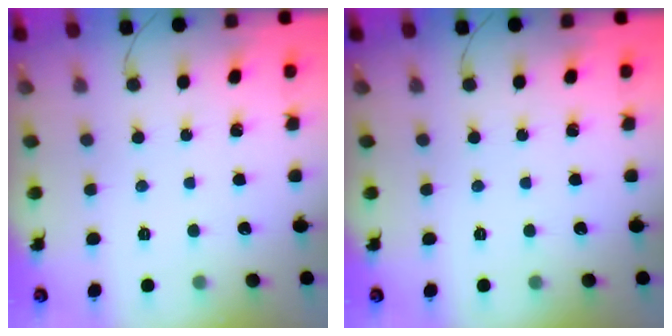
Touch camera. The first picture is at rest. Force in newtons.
{"total": 0.0}